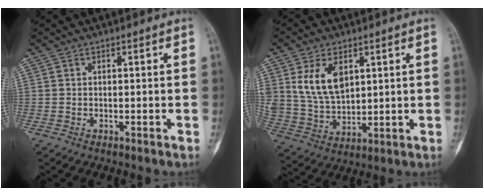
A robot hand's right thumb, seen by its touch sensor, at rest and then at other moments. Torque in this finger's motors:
{"motor_torque": [-0.01, 1.10, 0.29, 0.04, 0.29]}